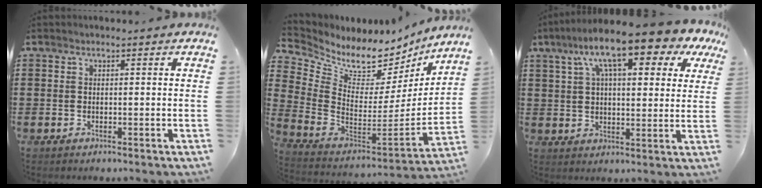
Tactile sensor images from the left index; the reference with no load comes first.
{"total": 6.4, "force": [5.6, 2.8, 1.4], "torque": [-0.060, -0.058, 0.096]}
{"total": 12.2, "force": [7.4, 3.1, 9.2], "torque": [-0.176, -0.016, 0.121]}